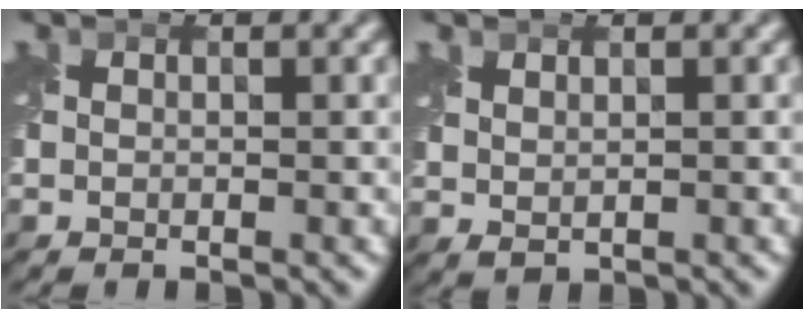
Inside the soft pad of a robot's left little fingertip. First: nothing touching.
{"total": 1.1, "force": [0.8, 0.5, 0.6], "torque": [-0.016, -0.003, 0.021]}